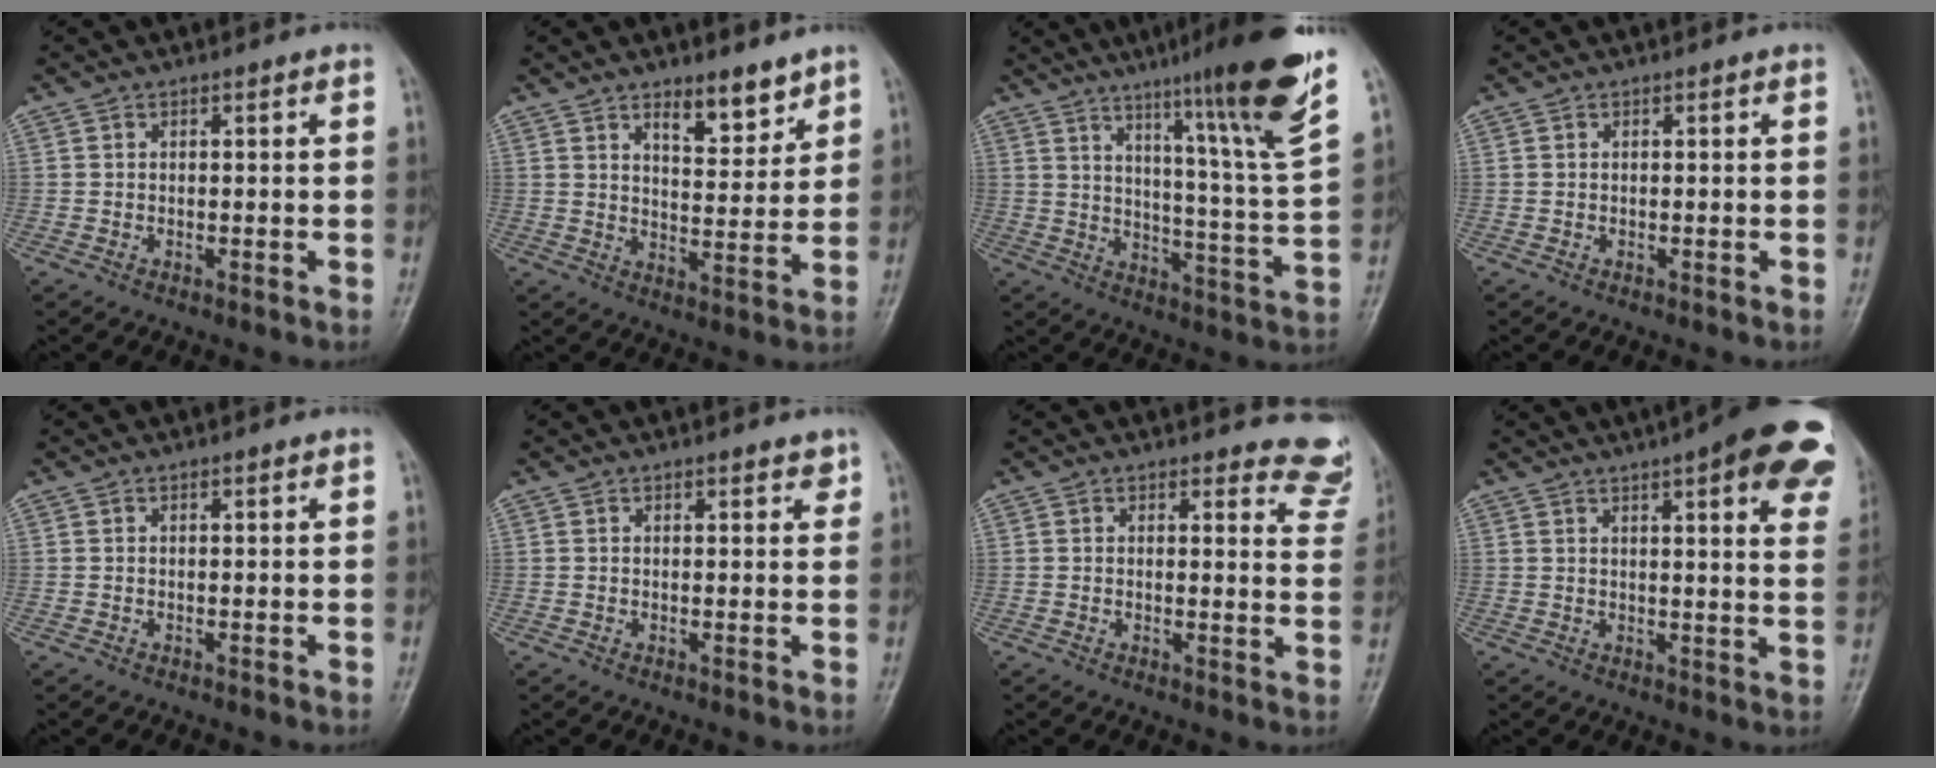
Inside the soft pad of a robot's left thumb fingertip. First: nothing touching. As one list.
[{"total": 7.6, "force": [5.4, 2.8, 4.5], "torque": [-0.047, -0.043, 0.086]}, {"total": 19.5, "force": [12.9, -0.1, 14.7], "torque": [-0.196, -0.075, 0.180]}, {"total": 0.0}, {"total": 0.0}, {"total": 2.0, "force": [1.6, 0.8, 1.1], "torque": [-0.001, -0.007, 0.016]}, {"total": 8.7, "force": [8.3, 2.6, 0.8], "torque": [0.040, -0.065, 0.059]}, {"total": 19.8, "force": [11.0, 5.0, 15.7], "torque": [-0.178, -0.019, 0.121]}]